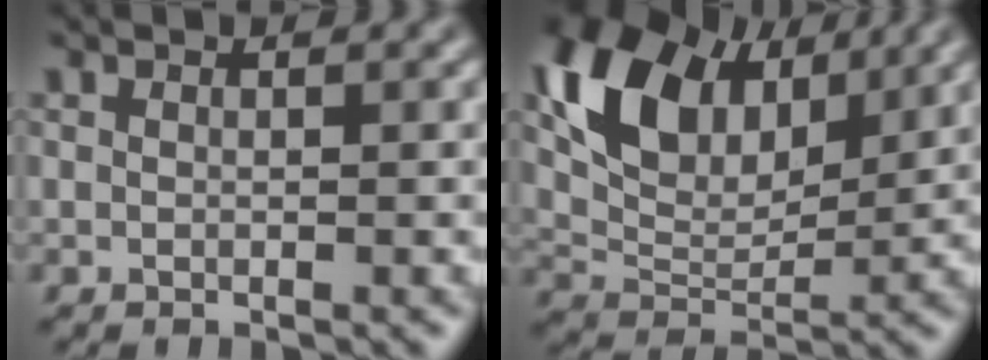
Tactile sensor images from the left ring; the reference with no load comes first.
{"total": 9.6, "force": [4.2, 5.7, 6.5], "torque": [-0.132, 0.014, 0.081]}